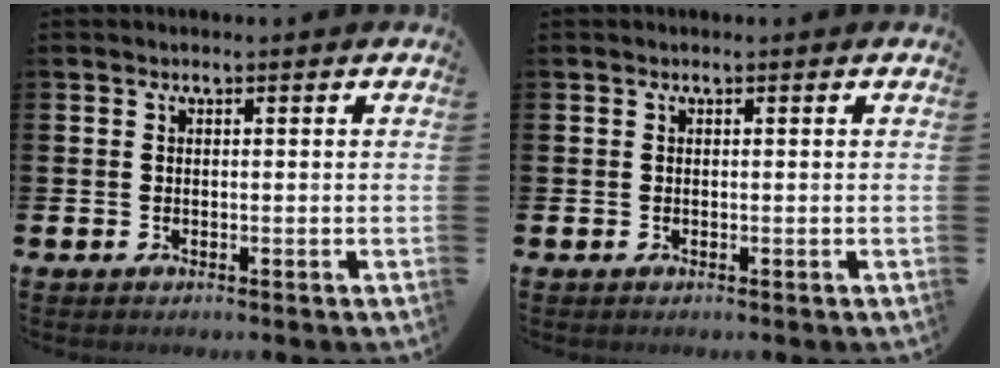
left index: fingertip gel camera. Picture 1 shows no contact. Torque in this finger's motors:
{"motor_torque": [0.08, 0.04, 0.01, 0.00]}